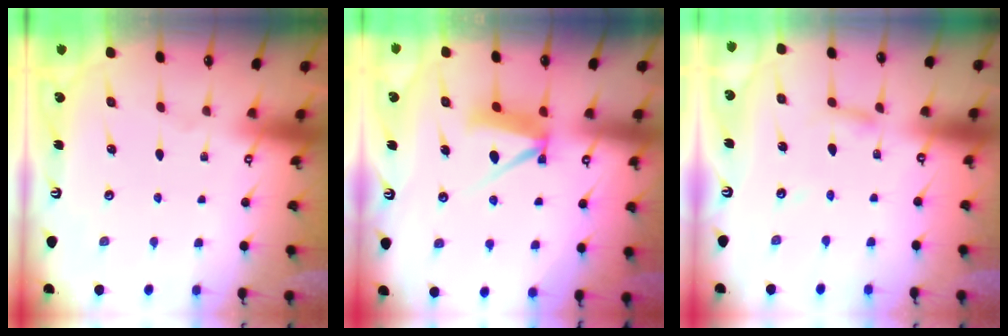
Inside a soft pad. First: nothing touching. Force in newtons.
{"total": 8.7, "press": 8.7, "slide": 0.7}
{"total": 2.8, "press": 2.7, "slide": 0.3}